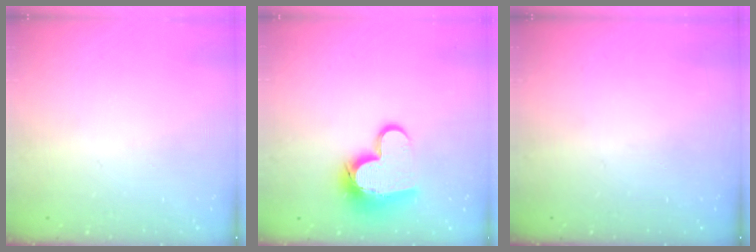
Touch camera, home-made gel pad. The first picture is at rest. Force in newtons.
{"total": 13.2, "press": 13.2, "slide": 1.1}
{"total": 0.0}